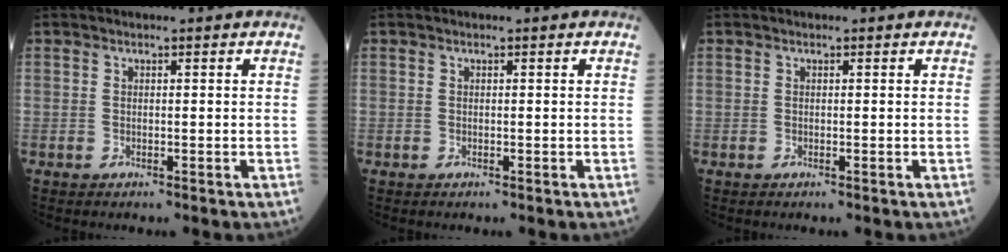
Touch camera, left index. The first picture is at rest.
{"total": 0.0}
{"total": 0.0}